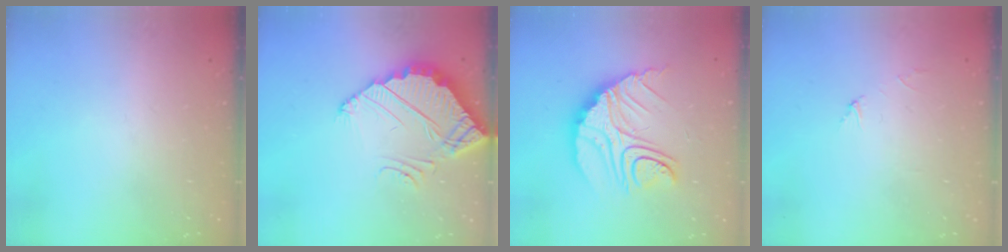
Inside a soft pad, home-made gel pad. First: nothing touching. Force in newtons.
{"total": 5.3, "press": 5.3, "slide": 0.2}
{"total": 16.3, "press": 16.2, "slide": 1.3}
{"total": 2.9, "press": 2.9, "slide": 0.3}